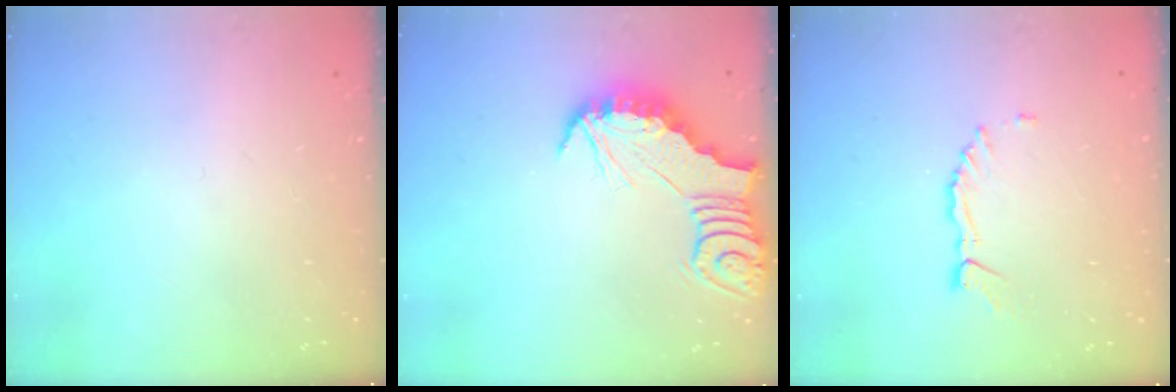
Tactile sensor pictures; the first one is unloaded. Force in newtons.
{"total": 2.5, "press": 2.5, "slide": 0.2}
{"total": 2.9, "press": 2.9, "slide": 0.3}